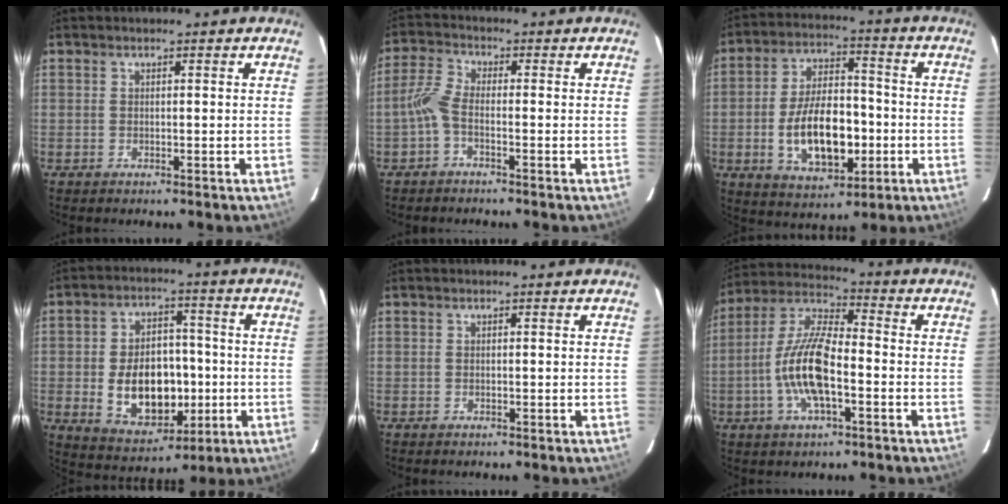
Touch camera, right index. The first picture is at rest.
{"total": 3.8, "force": [-1.7, 1.3, 3.1], "torque": [-0.077, 0.011, -0.037]}
{"total": 15.0, "force": [-3.4, 8.0, 12.2], "torque": [-0.237, 0.008, -0.042]}
{"total": 14.3, "force": [-2.3, 9.7, 10.2], "torque": [-0.201, 0.013, -0.011]}
{"total": 0.0}
{"total": 13.1, "force": [-3.5, 4.6, 11.8], "torque": [-0.244, 0.003, -0.070]}